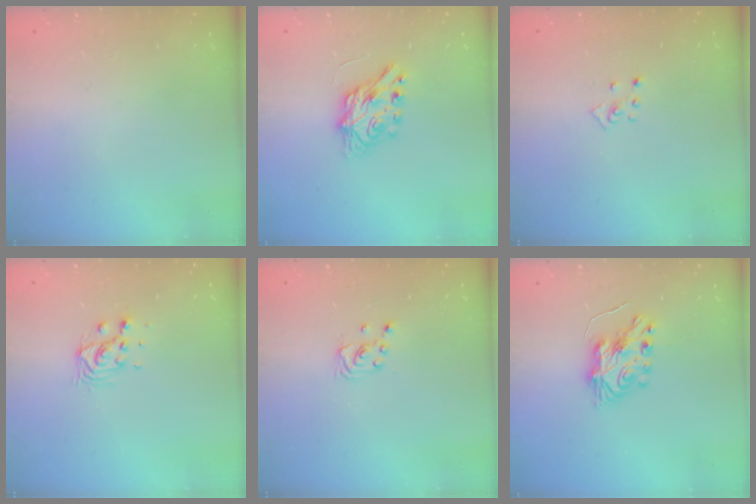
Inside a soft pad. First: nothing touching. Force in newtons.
{"total": 7.2, "press": 7.1, "slide": 0.4}
{"total": 3.9, "press": 3.9, "slide": 0.2}
{"total": 6.4, "press": 6.4, "slide": 0.2}
{"total": 2.3, "press": 2.3, "slide": 0.2}
{"total": 7.3, "press": 7.2, "slide": 0.6}